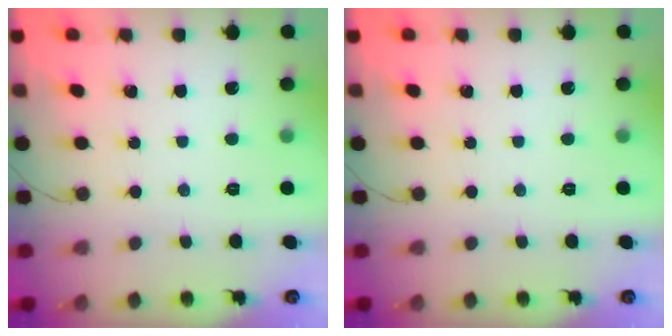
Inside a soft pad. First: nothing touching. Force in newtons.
{"total": 0.0}